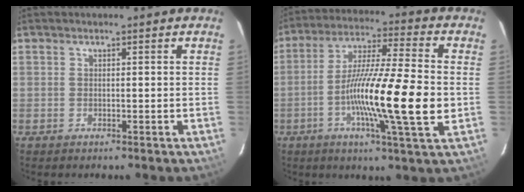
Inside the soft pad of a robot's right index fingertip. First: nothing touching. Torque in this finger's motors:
{"motor_torque": [1.84, -0.30, 1.05, 0.21]}